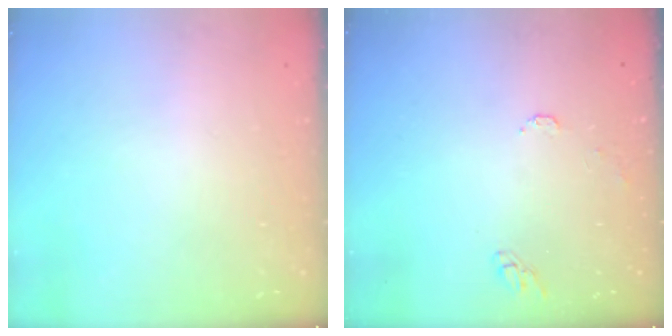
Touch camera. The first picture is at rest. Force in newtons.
{"total": 6.0, "press": 6.0, "slide": 0.5}